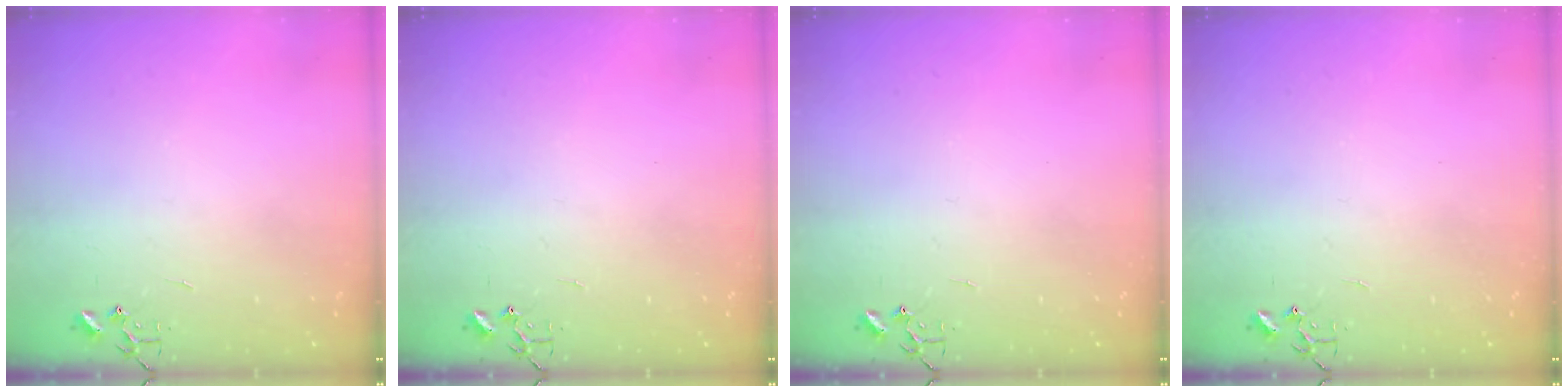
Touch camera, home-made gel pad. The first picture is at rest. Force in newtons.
{"total": 0.0}
{"total": 0.0}
{"total": 0.0}